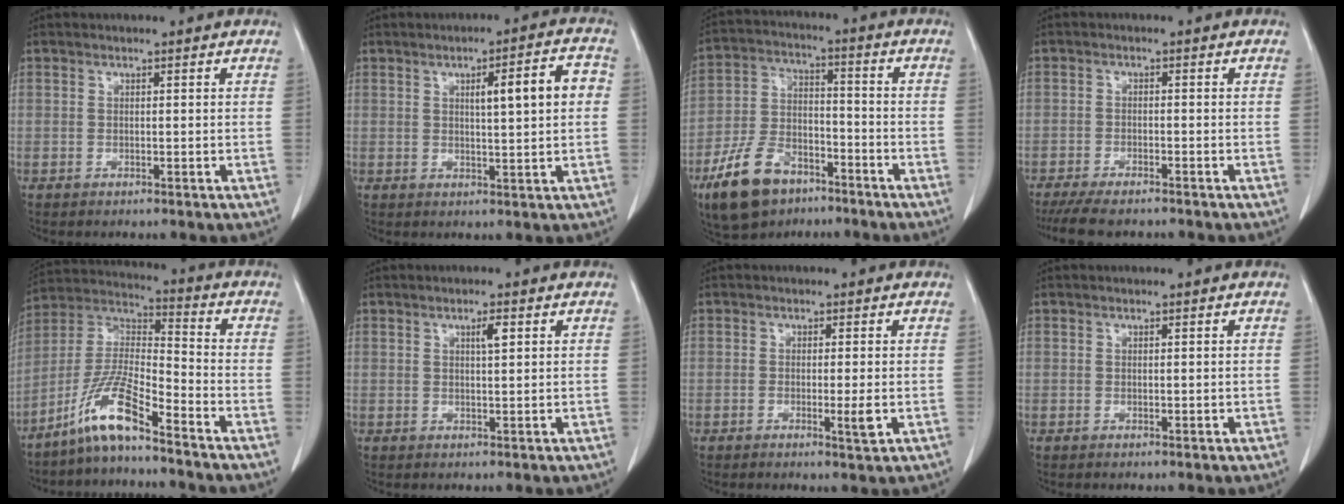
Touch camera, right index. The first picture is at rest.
{"total": 7.2, "force": [1.3, 0.9, 7.0], "torque": [-0.101, 0.015, 0.019]}
{"total": 12.3, "force": [-7.9, 6.5, 6.9], "torque": [-0.155, -0.003, -0.143]}
{"total": 7.2, "force": [-6.1, 1.5, 3.4], "torque": [-0.051, -0.015, -0.095]}
{"total": 10.8, "force": [-7.7, 0.8, 7.6], "torque": [-0.171, -0.006, -0.152]}
{"total": 1.9, "force": [0.8, 0.2, 1.7], "torque": [-0.032, -0.002, 0.013]}
{"total": 2.5, "force": [-0.6, 0.1, 2.4], "torque": [-0.035, -0.005, -0.011]}
{"total": 0.5, "force": [0.0, 0.2, 0.5], "torque": [-0.010, -0.002, 0.004]}